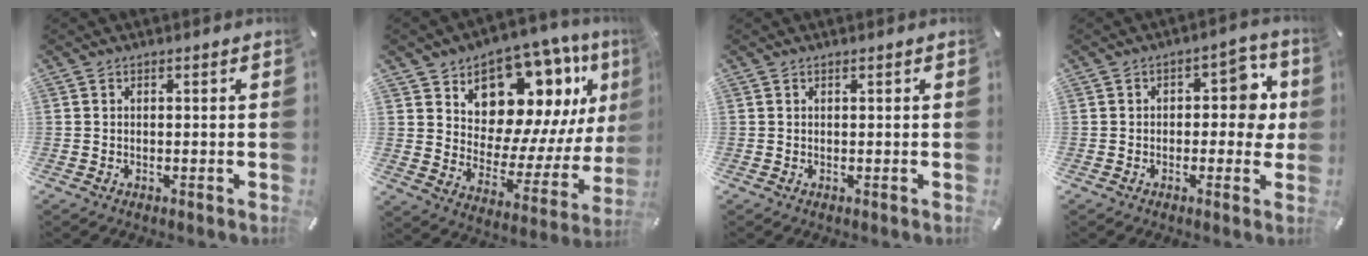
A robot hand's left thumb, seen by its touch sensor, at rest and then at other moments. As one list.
[{"total": 15.0, "force": [9.9, 9.4, 6.1], "torque": [-0.090, -0.098, 0.173]}, {"total": 0.0}, {"total": 8.3, "force": [0.9, 5.1, 6.5], "torque": [-0.069, -0.001, 0.004]}]